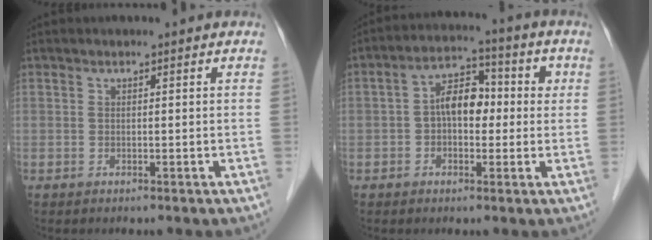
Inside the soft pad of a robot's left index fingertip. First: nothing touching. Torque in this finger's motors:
{"motor_torque": [0.08, -0.04, 0.23, 0.05]}